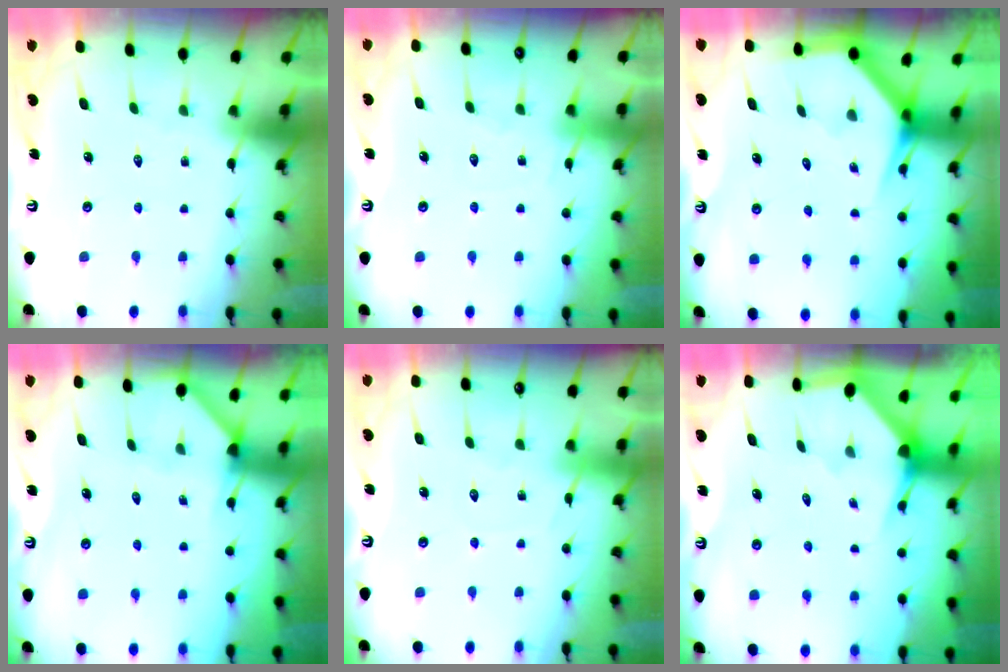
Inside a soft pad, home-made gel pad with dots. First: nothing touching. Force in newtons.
{"total": 5.8, "press": 5.7, "slide": 0.7}
{"total": 3.4, "press": 3.4, "slide": 0.2}
{"total": 3.4, "press": 3.3, "slide": 0.4}
{"total": 3.6, "press": 3.6, "slide": 0.5}
{"total": 2.5, "press": 2.5, "slide": 0.1}